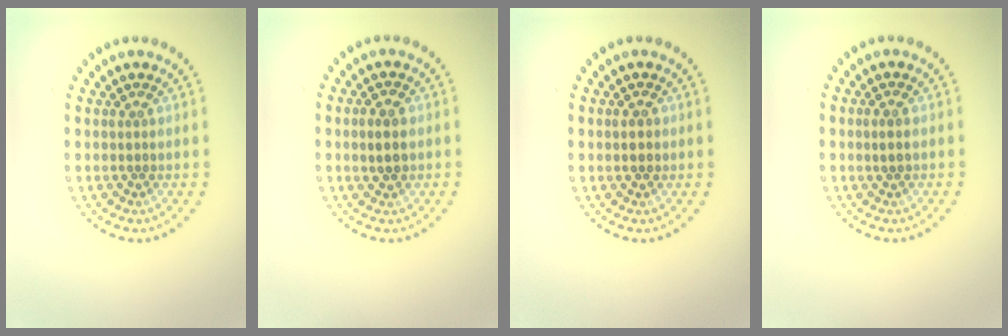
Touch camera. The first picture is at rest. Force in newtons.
{"total": 1.5, "press": 1.5, "slide": 0.1}
{"total": 1.8, "press": 1.8, "slide": 0.1}
{"total": 0.6, "press": 0.5, "slide": 0.3}